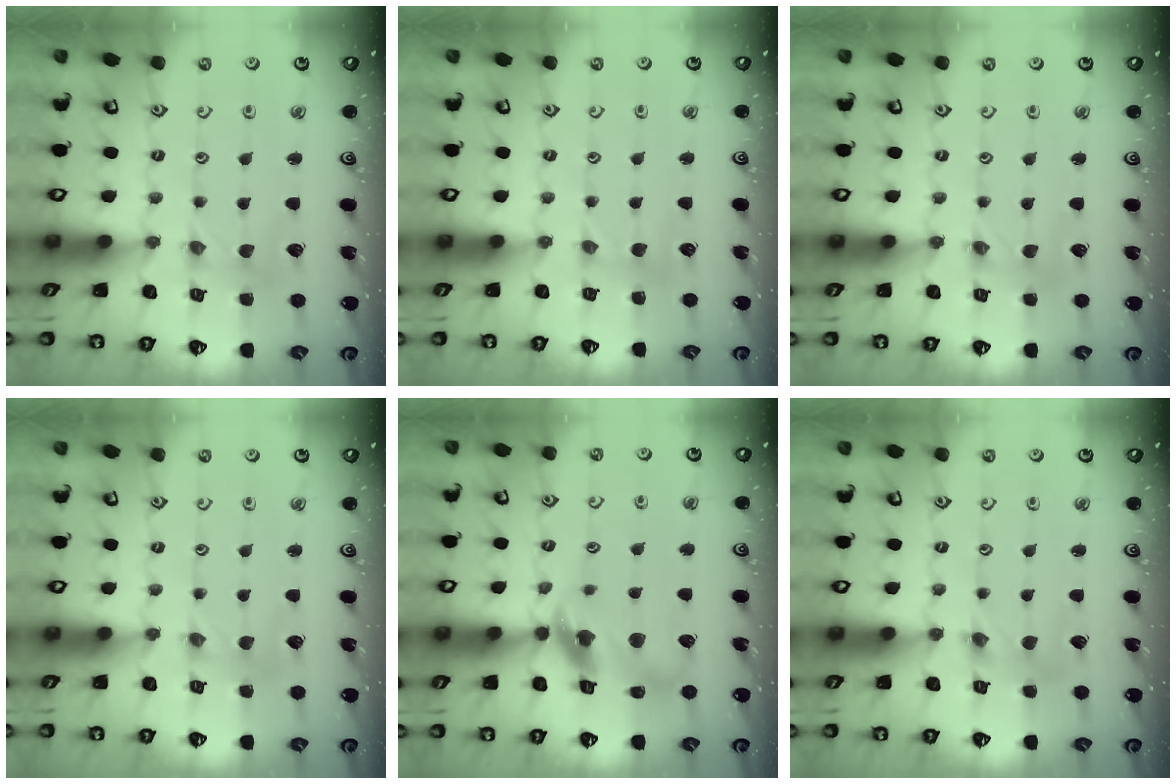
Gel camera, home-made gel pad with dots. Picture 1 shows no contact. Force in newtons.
{"total": 2.7, "press": 2.7, "slide": 0.3}
{"total": 0.0}
{"total": 0.9, "press": 0.9, "slide": 0.2}
{"total": 12.8, "press": 12.6, "slide": 1.7}
{"total": 1.2, "press": 1.1, "slide": 0.2}